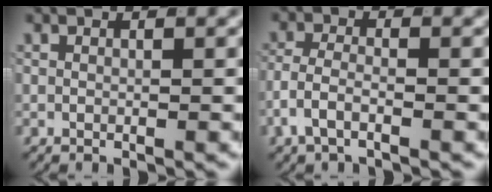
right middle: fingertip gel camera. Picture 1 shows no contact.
{"total": 3.0, "force": [-1.4, 1.4, 2.2], "torque": [-0.052, -0.006, -0.025]}